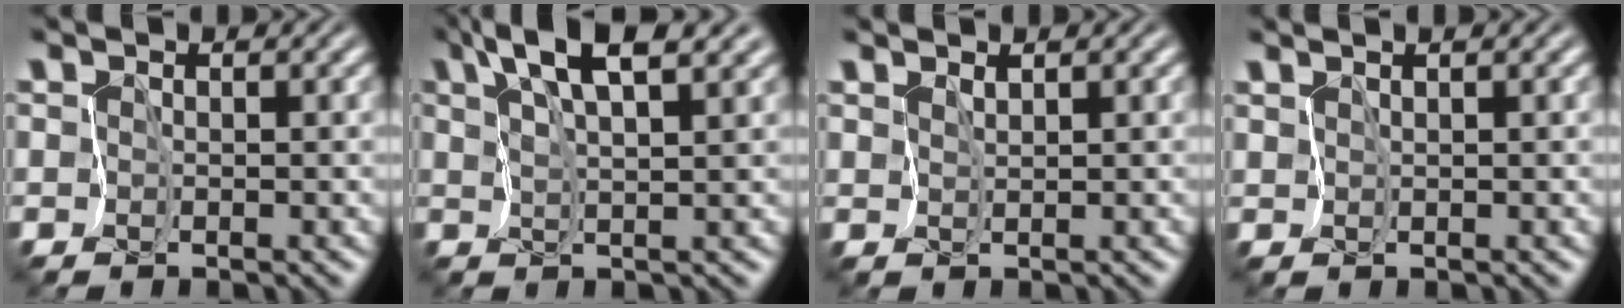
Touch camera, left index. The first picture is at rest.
{"total": 5.4, "force": [3.6, 1.1, 3.9], "torque": [-0.080, 0.012, 0.065]}
{"total": 0.9, "force": [0.9, -0.2, 0.1], "torque": [-0.004, -0.003, 0.021]}
{"total": 1.9, "force": [1.5, 0.2, 1.1], "torque": [-0.024, 0.006, 0.019]}